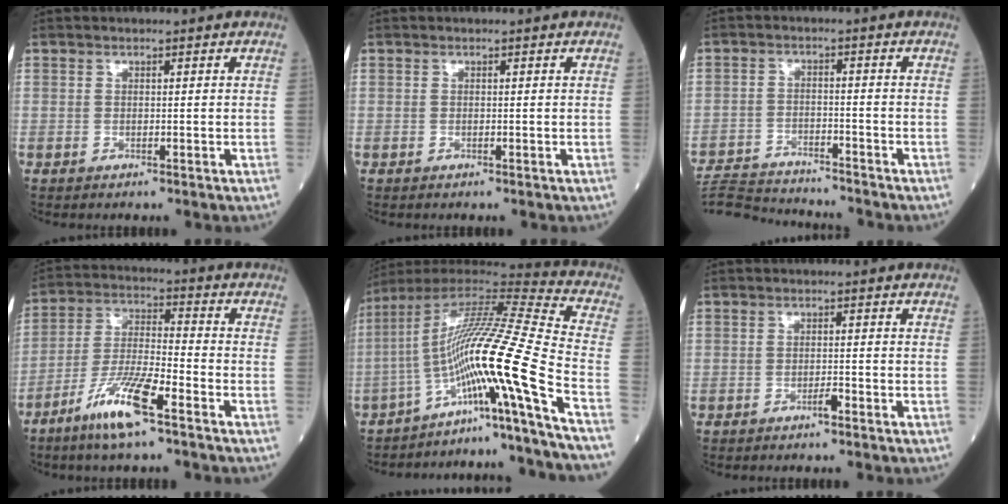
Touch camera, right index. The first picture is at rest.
{"total": 0.0}
{"total": 10.6, "force": [-10.3, 1.0, 2.0], "torque": [-0.036, 0.006, -0.168]}
{"total": 10.5, "force": [-6.5, 1.0, 8.2], "torque": [-0.169, -0.016, -0.128]}
{"total": 21.7, "force": [-9.8, -2.9, 19.1], "torque": [-0.339, -0.003, -0.175]}
{"total": 1.3, "force": [-0.9, 0.0, 0.9], "torque": [-0.017, 0.001, -0.018]}